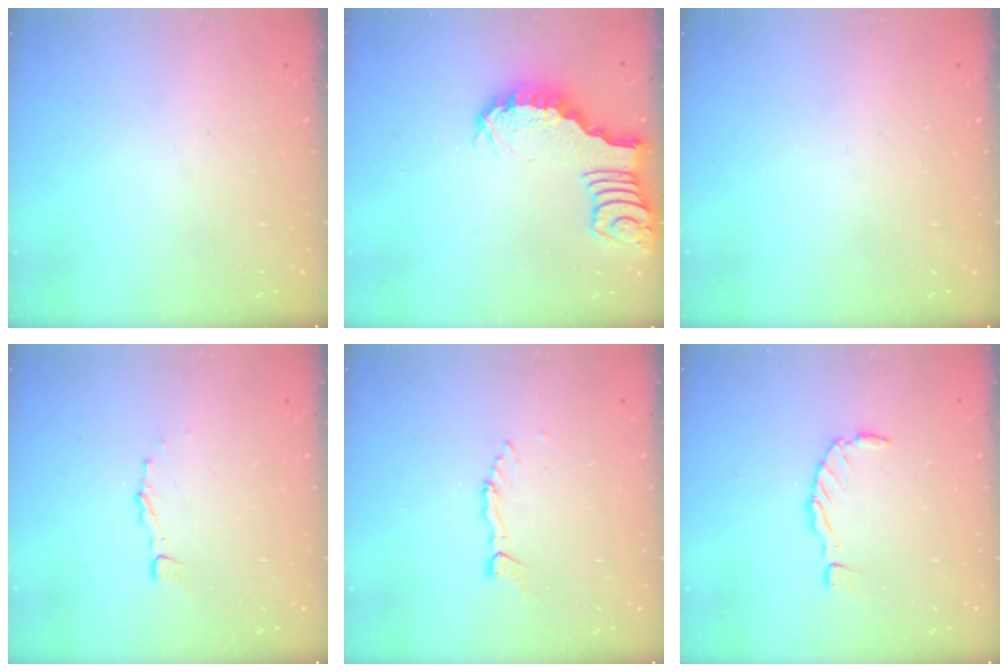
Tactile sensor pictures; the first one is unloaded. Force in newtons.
{"total": 2.7, "press": 2.6, "slide": 0.4}
{"total": 0.0}
{"total": 2.9, "press": 2.9, "slide": 0.3}
{"total": 4.9, "press": 4.9, "slide": 0.2}
{"total": 0.0}